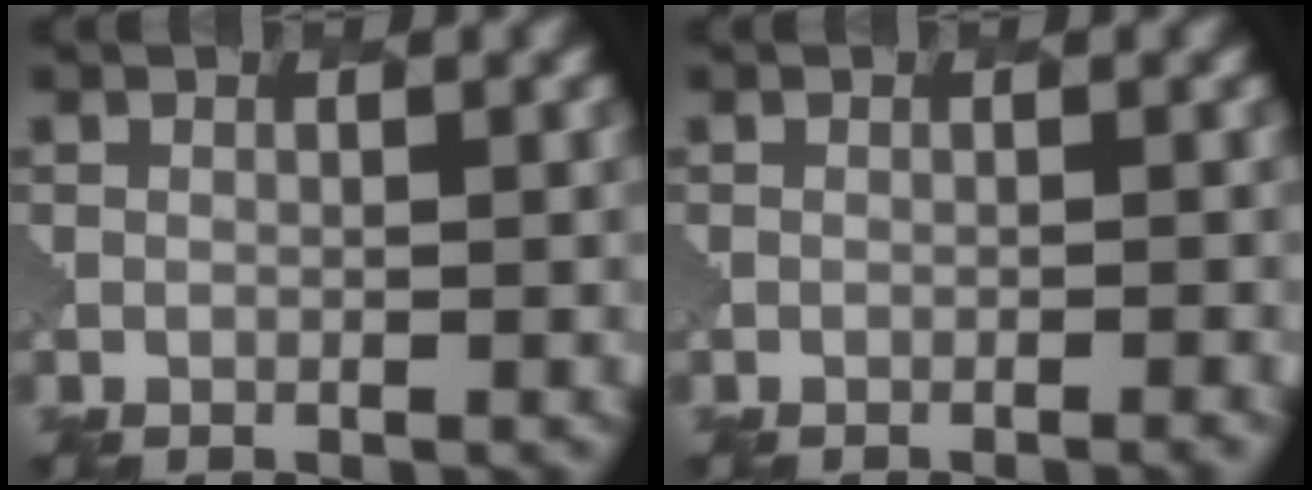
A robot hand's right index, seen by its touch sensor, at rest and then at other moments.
{"total": 1.1, "force": [-0.5, 0.4, 0.9], "torque": [0.001, 0.006, -0.009]}